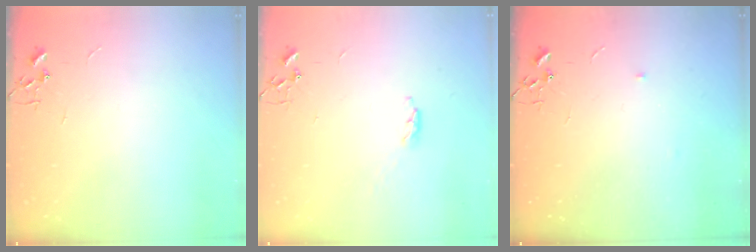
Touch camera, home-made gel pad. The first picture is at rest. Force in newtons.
{"total": 3.3, "press": 3.3, "slide": 0.4}
{"total": 3.0, "press": 2.9, "slide": 0.5}